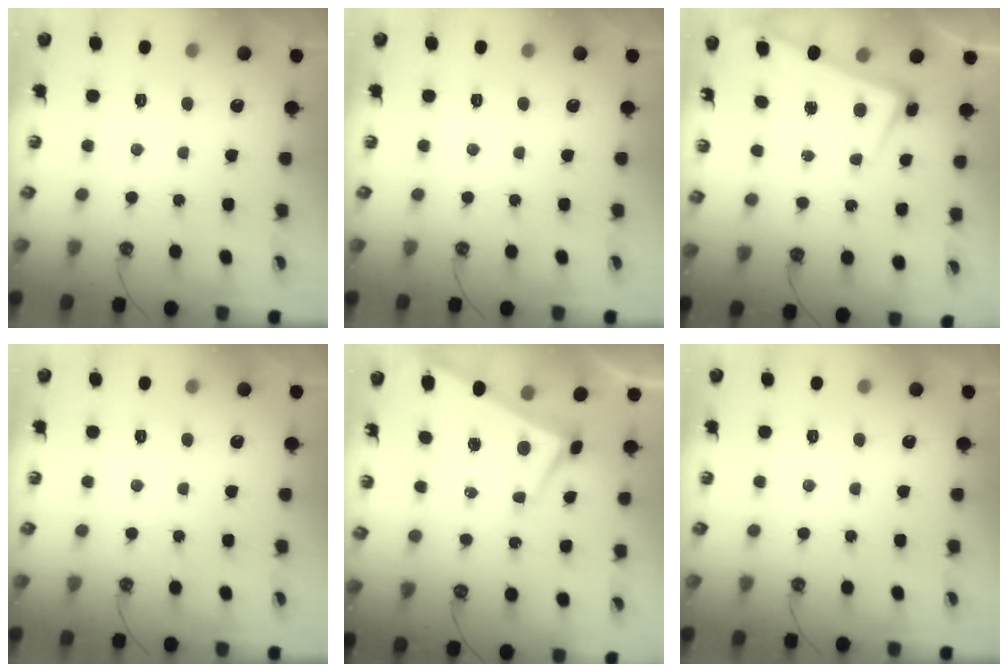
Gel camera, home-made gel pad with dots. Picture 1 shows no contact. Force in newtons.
{"total": 0.0}
{"total": 2.3, "press": 2.1, "slide": 0.9}
{"total": 0.0}
{"total": 2.7, "press": 2.5, "slide": 0.9}
{"total": 0.0}